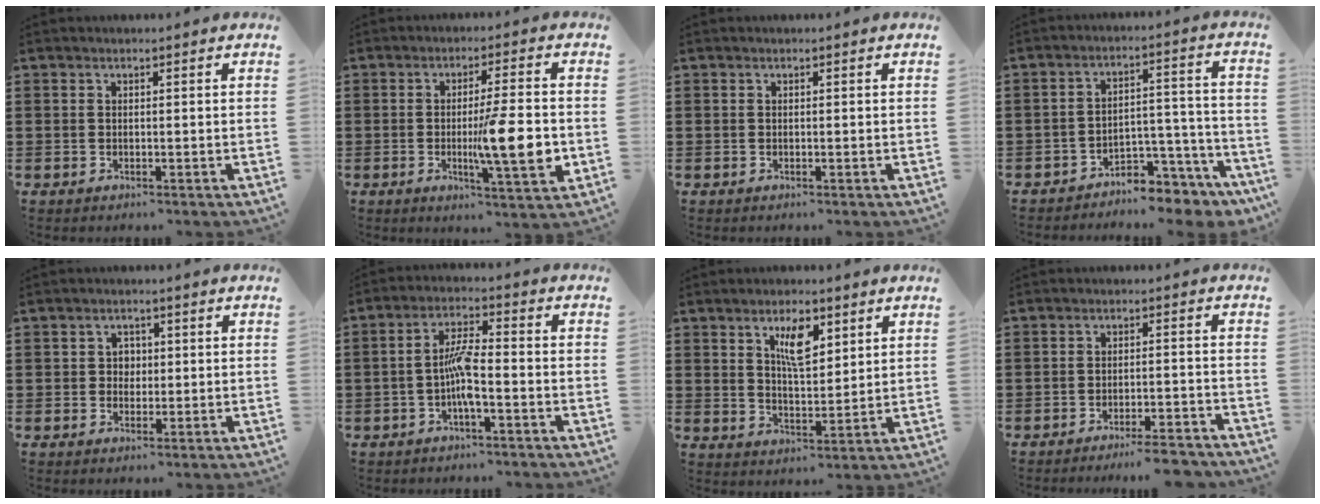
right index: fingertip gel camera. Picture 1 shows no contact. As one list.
[{"total": 11.1, "force": [-1.5, 1.6, 10.9], "torque": [-0.162, -0.019, -0.028]}, {"total": 0.0}, {"total": 5.3, "force": [-4.9, 1.4, 1.4], "torque": [-0.024, 0.012, -0.098]}, {"total": 2.0, "force": [0.1, 1.8, 0.9], "torque": [-0.024, 0.008, -0.001]}, {"total": 5.6, "force": [-1.6, 1.2, 5.2], "torque": [-0.115, -0.002, -0.037]}, {"total": 6.4, "force": [3.2, 2.4, 4.9], "torque": [-0.090, 0.001, 0.053]}, {"total": 4.1, "force": [-3.8, -0.1, 1.5], "torque": [-0.026, -0.005, -0.074]}]